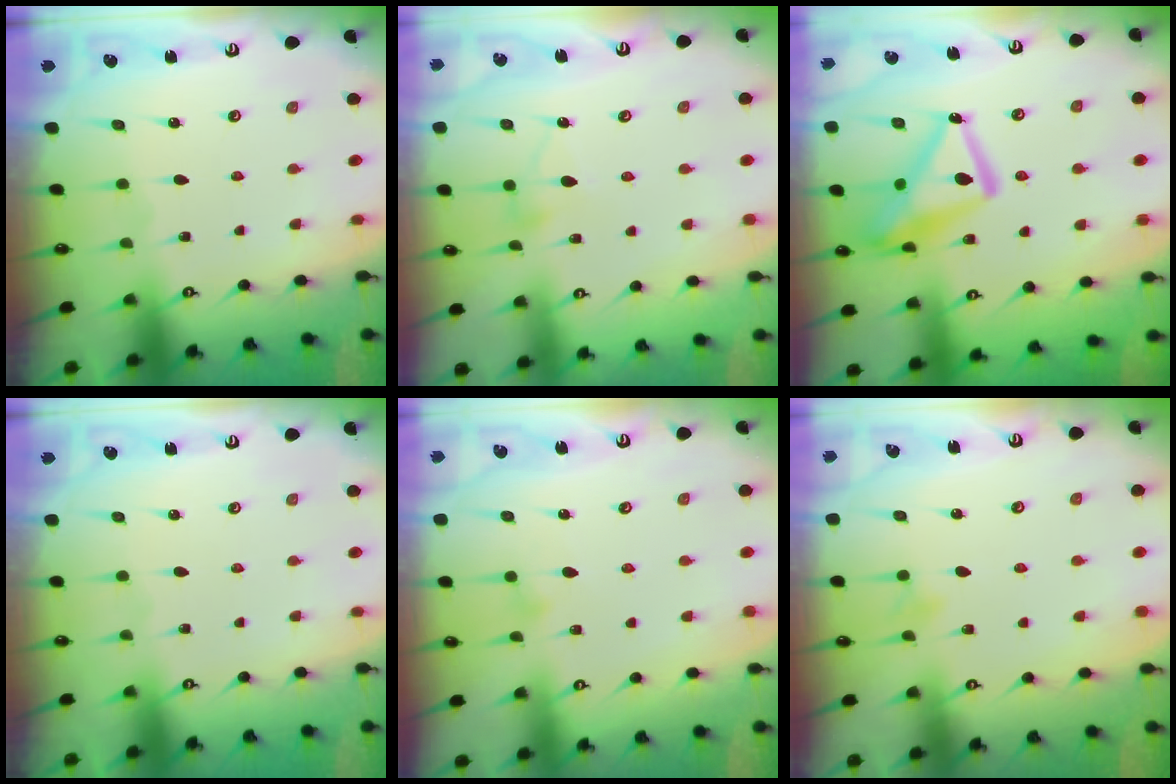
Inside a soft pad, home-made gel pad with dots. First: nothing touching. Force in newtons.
{"total": 4.6, "press": 4.6, "slide": 0.3}
{"total": 15.2, "press": 15.1, "slide": 1.3}
{"total": 0.0}
{"total": 8.6, "press": 8.6, "slide": 0.6}
{"total": 5.3, "press": 5.1, "slide": 1.3}